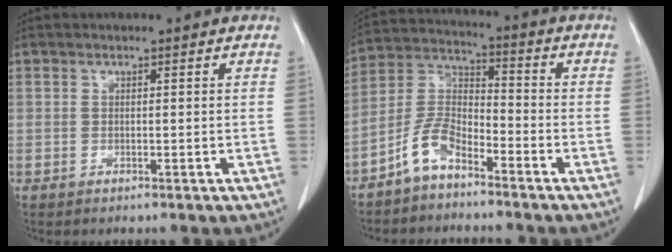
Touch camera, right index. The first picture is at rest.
{"total": 7.5, "force": [-5.2, 3.2, 4.4], "torque": [-0.102, 0.012, -0.109]}